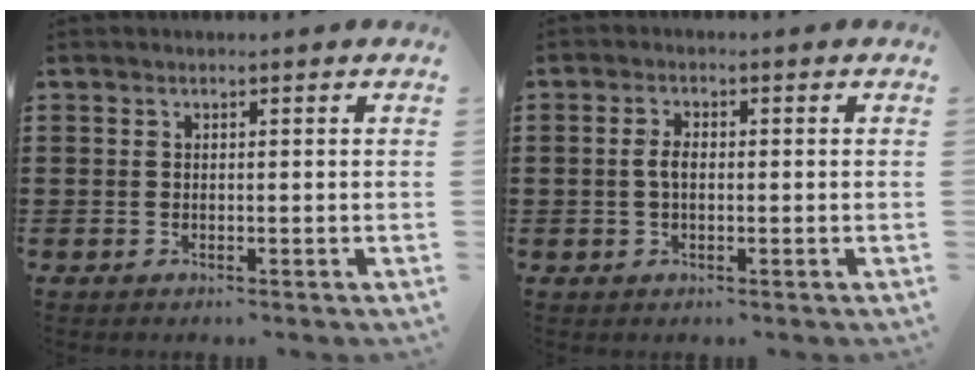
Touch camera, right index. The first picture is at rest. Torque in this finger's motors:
{"motor_torque": [0.42, -0.34, 0.27, 0.08]}